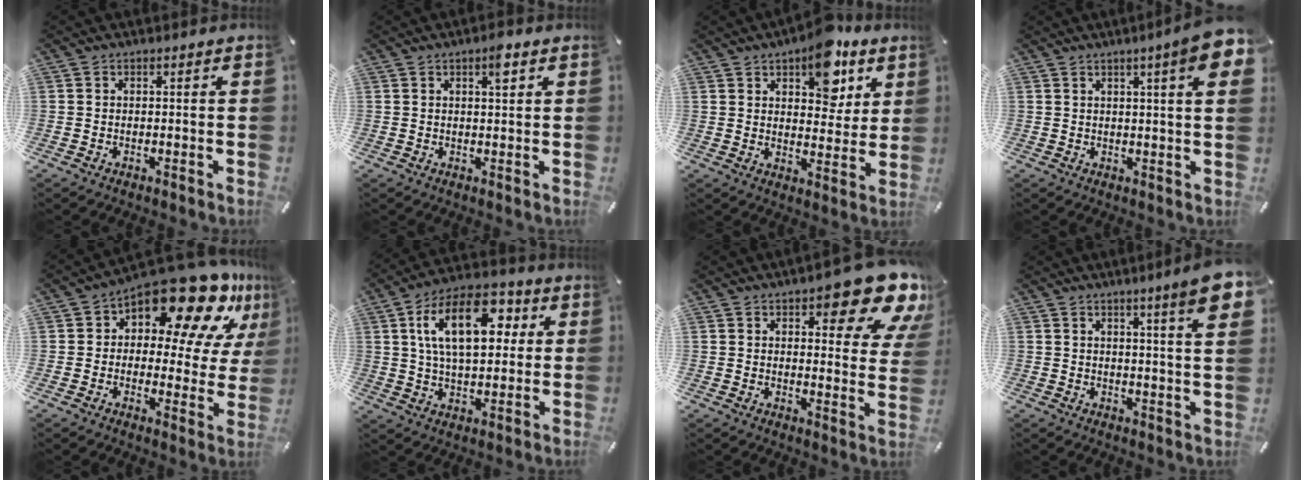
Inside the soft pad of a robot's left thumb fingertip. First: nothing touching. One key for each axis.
{"total": 3.1, "fx": 1.5, "fy": 0.8, "fz": 2.6, "tx": -0.039, "ty": -0.001, "tz": 0.021}
{"total": 12.7, "fx": 7.3, "fy": 6.9, "fz": 7.7, "tx": -0.098, "ty": -0.030, "tz": 0.125}
{"total": 8.8, "fx": 4.1, "fy": 0.6, "fz": 7.8, "tx": -0.118, "ty": -0.017, "tz": 0.062}
{"total": 18.7, "fx": 12.3, "fy": 8.3, "fz": 11.4, "tx": -0.161, "ty": -0.094, "tz": 0.204}
{"total": 17.5, "fx": 5.5, "fy": 9.9, "fz": 13.4, "tx": -0.241, "ty": 0.005, "tz": 0.089}
{"total": 15.9, "fx": 10.3, "fy": 5.9, "fz": 10.5, "tx": -0.127, "ty": -0.068, "tz": 0.168}
{"total": 9.7, "fx": 5.4, "fy": 0.4, "fz": 8.0, "tx": -0.119, "ty": -0.028, "tz": 0.083}